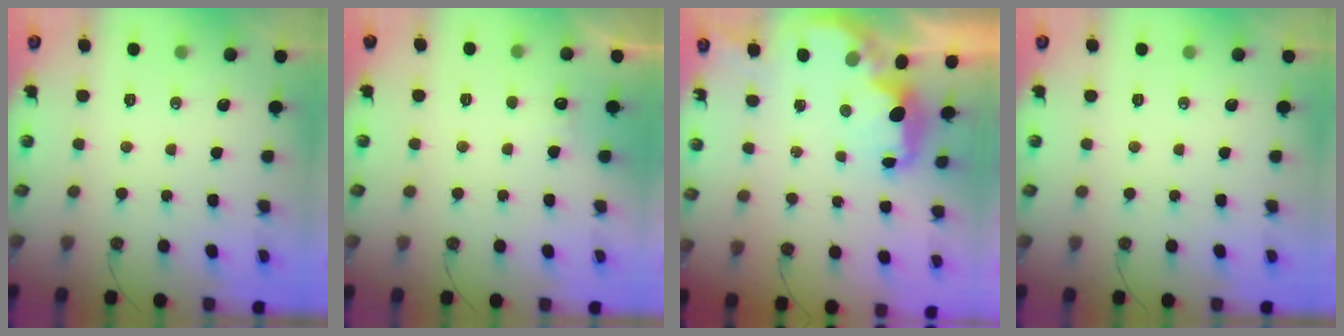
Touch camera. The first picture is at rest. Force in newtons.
{"total": 4.6, "press": 4.5, "slide": 1.1}
{"total": 2.8, "press": 2.8, "slide": 0.5}
{"total": 0.0}